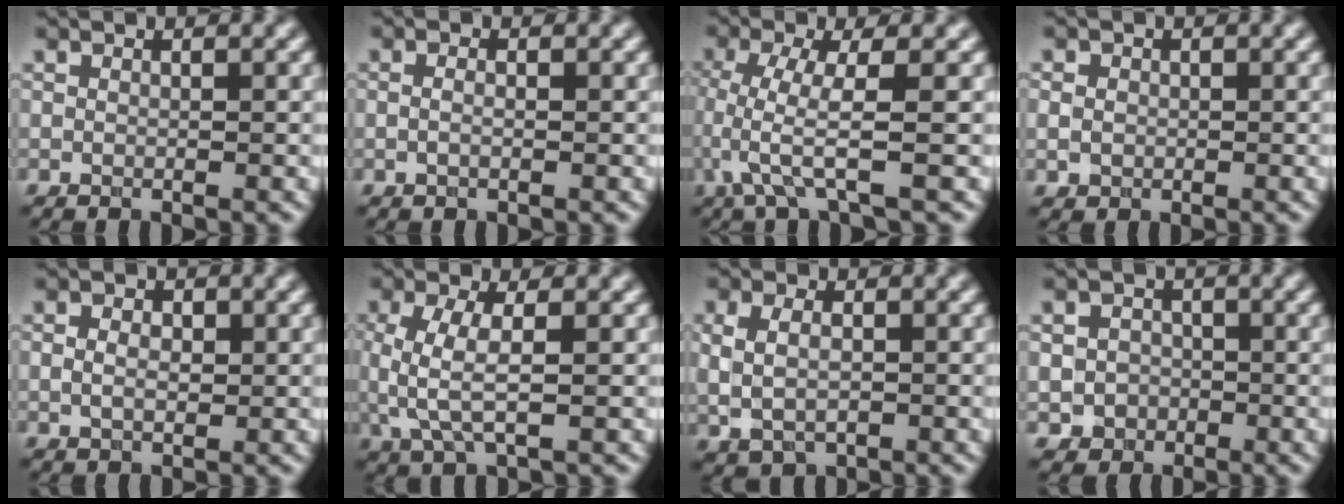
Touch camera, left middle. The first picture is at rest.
{"total": 1.1, "force": [0.1, 0.6, 1.0], "torque": [-0.012, -0.009, -0.006]}
{"total": 4.7, "force": [-0.9, 0.9, 4.5], "torque": [-0.095, -0.004, -0.021]}
{"total": 1.6, "force": [-0.1, 1.5, 0.7], "torque": [-0.010, -0.003, -0.002]}
{"total": 3.3, "force": [0.5, 2.4, 2.2], "torque": [-0.024, 0.014, -0.011]}
{"total": 4.2, "force": [0.1, 1.7, 3.9], "torque": [-0.098, -0.003, 0.000]}
{"total": 4.2, "force": [0.3, 3.0, 2.9], "torque": [-0.051, 0.006, 0.007]}
{"total": 2.9, "force": [-0.6, 2.7, 0.8], "torque": [0.011, -0.003, -0.016]}